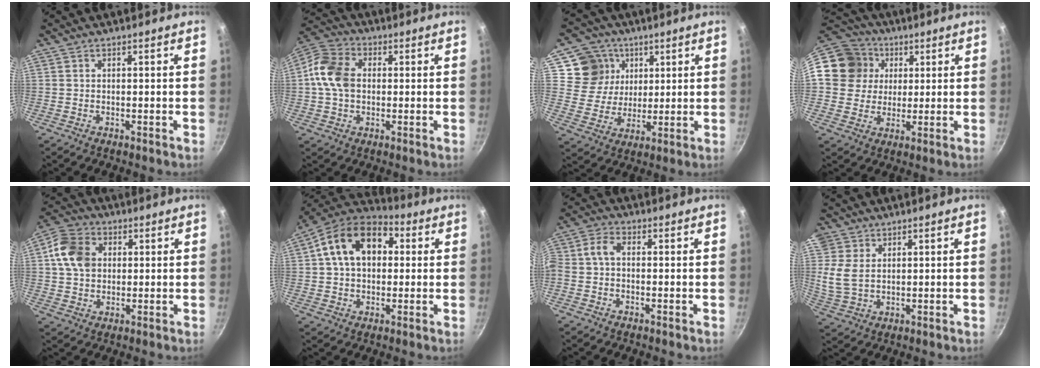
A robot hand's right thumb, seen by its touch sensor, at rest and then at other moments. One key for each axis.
{"total": 10.6, "fx": 0.6, "fy": 7.8, "fz": 7.1, "tx": -0.122, "ty": 0.020, "tz": -0.006}
{"total": 10.8, "fx": 4.4, "fy": 9.6, "fz": 2.4, "tx": -0.006, "ty": -0.017, "tz": 0.075}
{"total": 14.0, "fx": 3.2, "fy": 12.7, "fz": 4.9, "tx": -0.078, "ty": 0.023, "tz": 0.045}
{"total": 9.7, "fx": 1.8, "fy": 7.5, "fz": 5.8, "tx": -0.090, "ty": 0.008, "tz": 0.020}
{"total": 15.6, "fx": 3.1, "fy": 10.8, "fz": 10.9, "tx": -0.151, "ty": 0.029, "tz": 0.032}
{"total": 4.1, "fx": -0.5, "fy": 2.6, "fz": 3.0, "tx": -0.069, "ty": 0.022, "tz": -0.023}
{"total": 6.3, "fx": 1.9, "fy": 4.9, "fz": 3.6, "tx": -0.063, "ty": -0.013, "tz": 0.044}